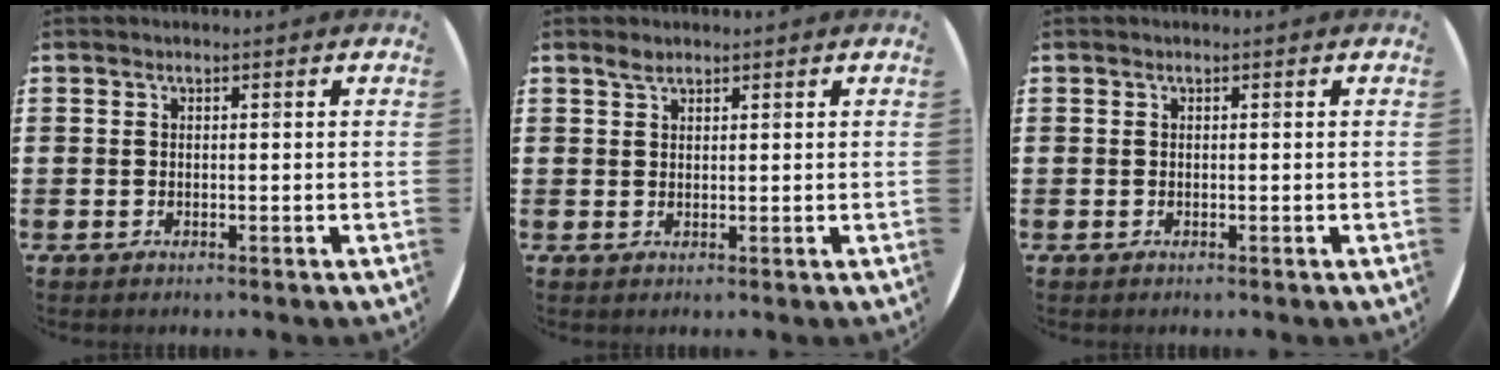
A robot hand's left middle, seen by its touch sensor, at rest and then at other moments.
{"total": 1.5, "force": [1.3, 0.6, 0.6], "torque": [-0.007, 0.000, 0.022]}
{"total": 0.0}